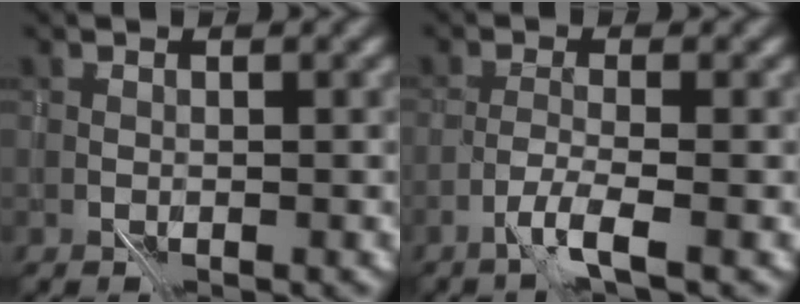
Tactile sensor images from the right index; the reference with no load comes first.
{"total": 1.7, "force": [-1.0, -0.4, 1.3], "torque": [-0.021, 0.011, -0.033]}